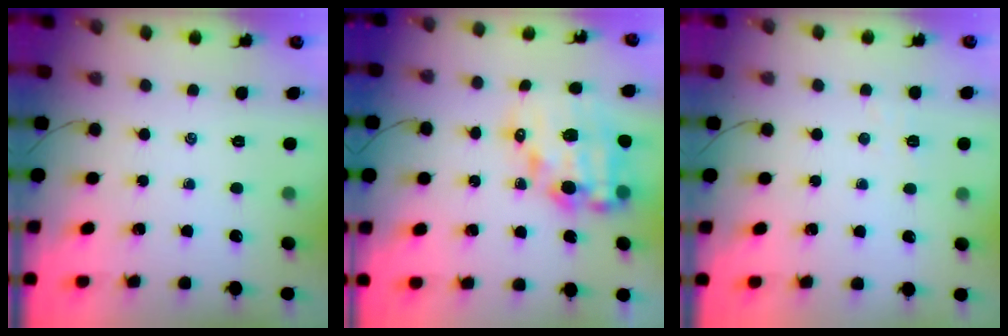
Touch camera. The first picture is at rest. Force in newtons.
{"total": 14.6, "press": 14.3, "slide": 3.2}
{"total": 2.6, "press": 2.5, "slide": 0.8}